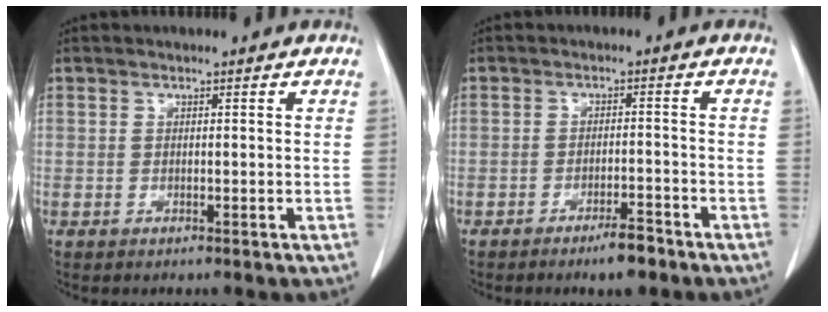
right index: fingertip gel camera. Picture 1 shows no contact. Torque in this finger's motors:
{"motor_torque": [0.14, -0.15, 0.05, 0.05]}